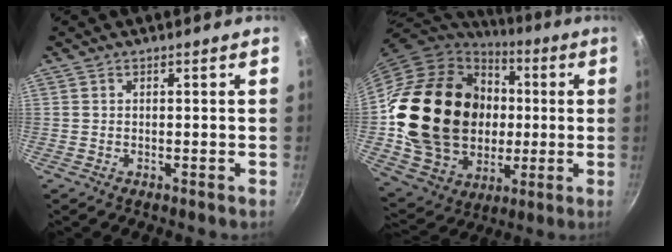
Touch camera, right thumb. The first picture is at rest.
{"total": 26.6, "force": [1.9, 21.9, 15.0], "torque": [-0.239, 0.021, 0.060]}